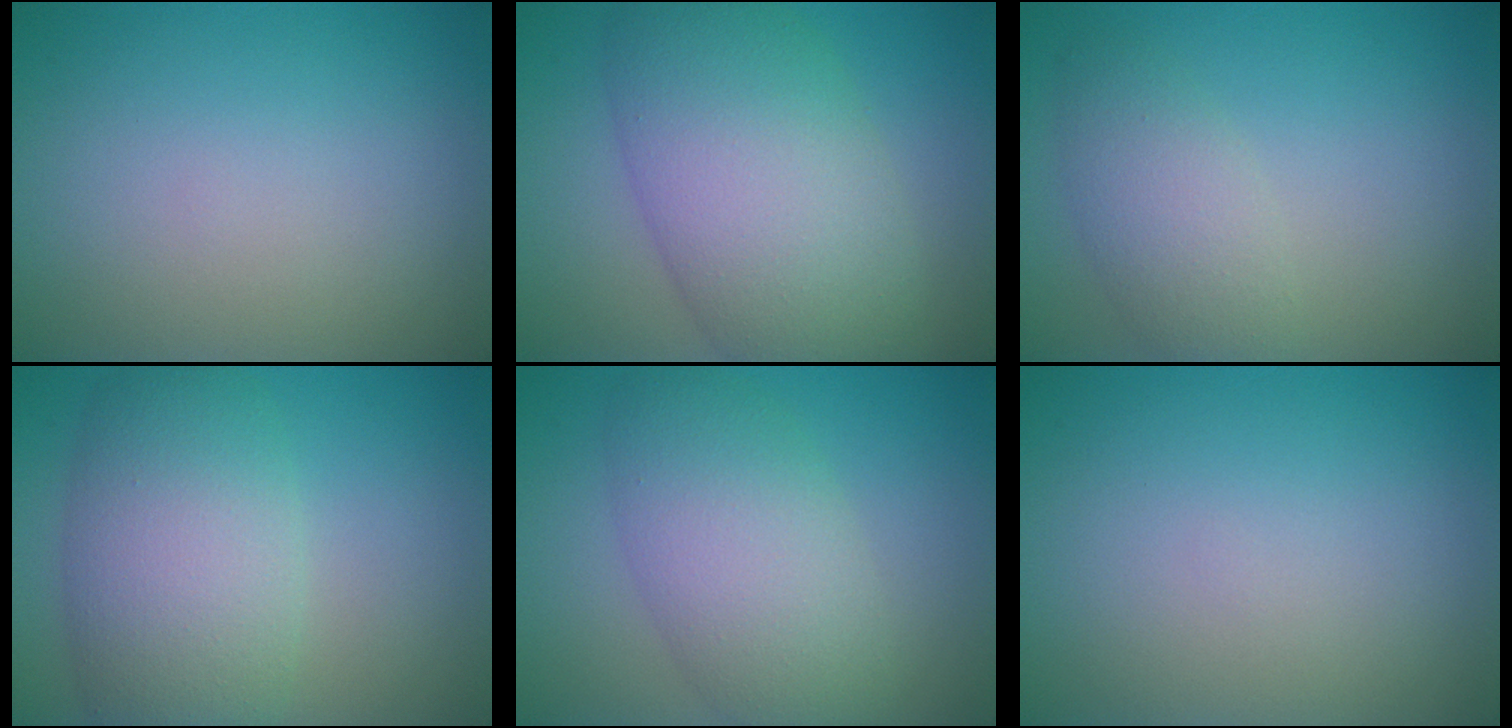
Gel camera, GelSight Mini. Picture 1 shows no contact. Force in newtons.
{"total": 10.3, "press": 10.3, "slide": 0.3}
{"total": 3.3, "press": 3.3, "slide": 0.2}
{"total": 7.9, "press": 7.9, "slide": 0.1}
{"total": 6.5, "press": 6.5, "slide": 0.4}
{"total": 0.0}